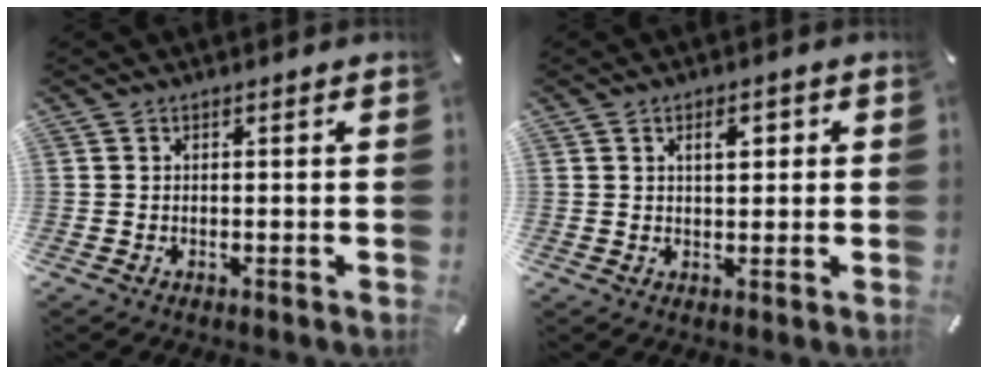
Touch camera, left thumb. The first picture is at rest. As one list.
[{"total": 4.3, "force": [1.4, 2.5, 3.2], "torque": [-0.036, -0.003, 0.014]}]